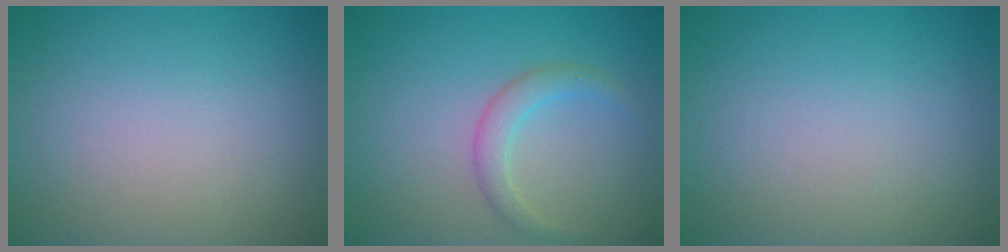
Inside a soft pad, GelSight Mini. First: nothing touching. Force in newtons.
{"total": 2.0, "press": 2.0, "slide": 0.2}
{"total": 0.0}